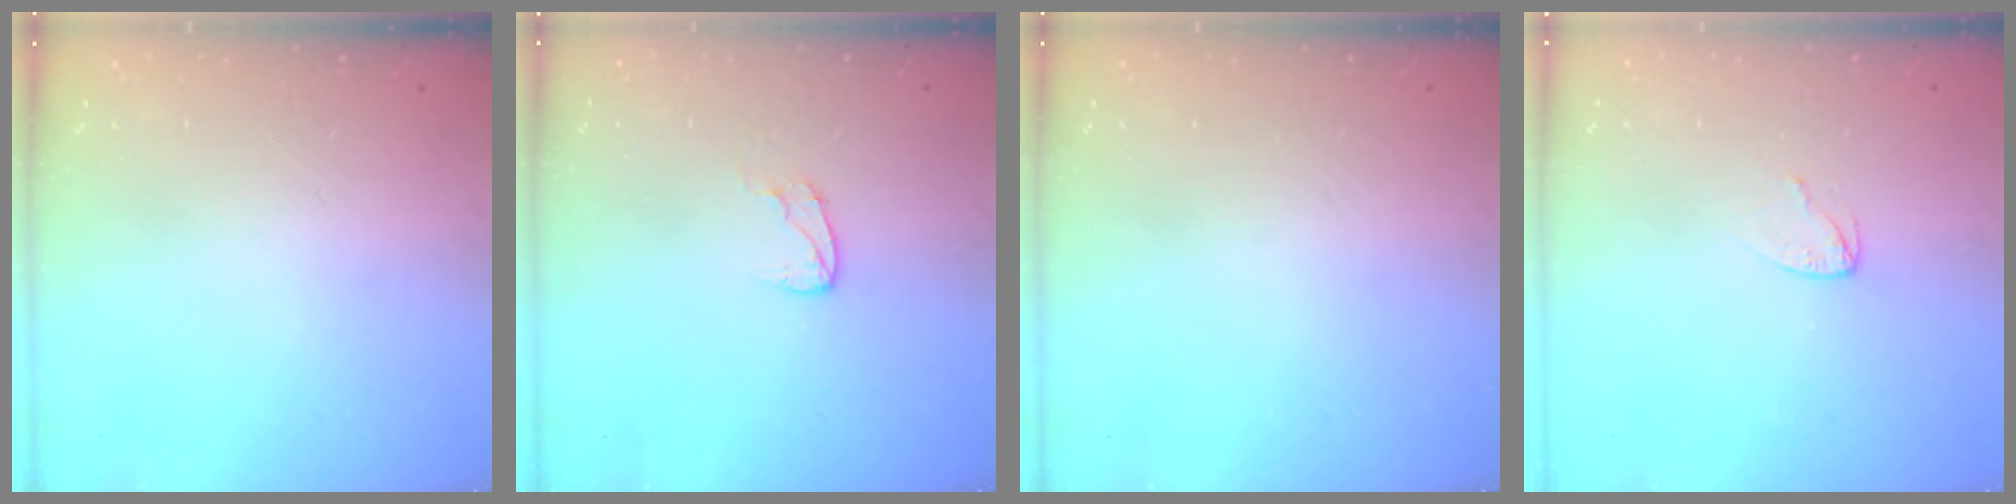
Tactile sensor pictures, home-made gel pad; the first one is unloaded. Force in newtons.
{"total": 4.6, "press": 4.6, "slide": 0.5}
{"total": 0.0}
{"total": 2.4, "press": 2.4, "slide": 0.2}